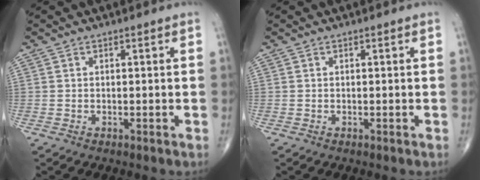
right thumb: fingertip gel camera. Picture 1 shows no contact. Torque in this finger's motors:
{"motor_torque": [0.02, -0.01, -0.01, 0.00, 0.01]}